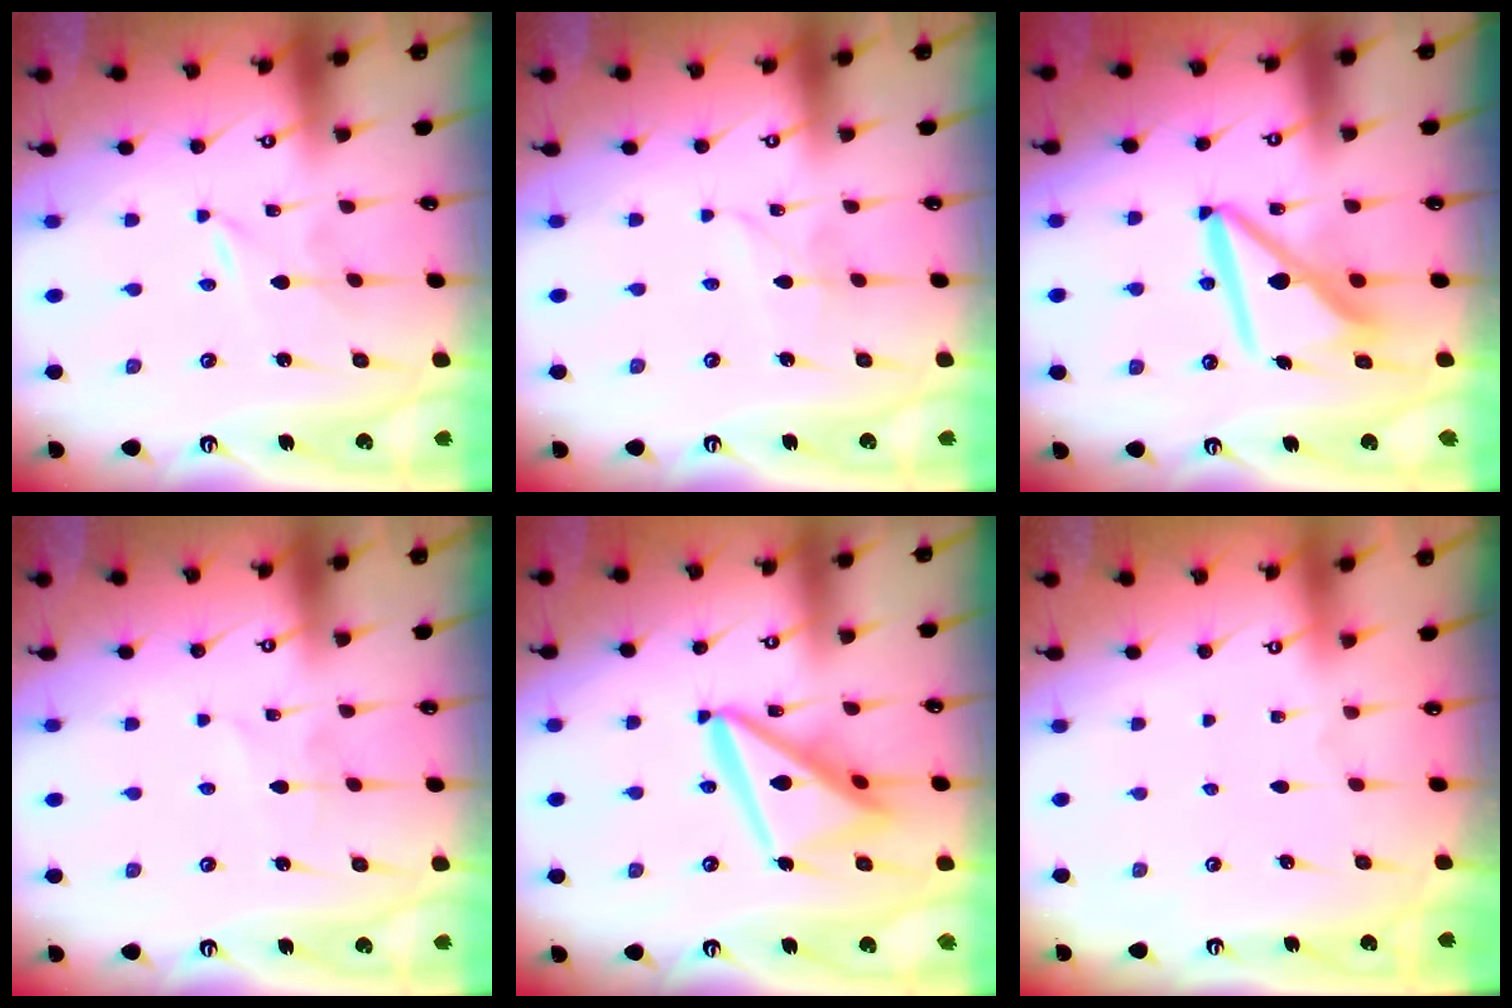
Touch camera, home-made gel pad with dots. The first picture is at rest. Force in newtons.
{"total": 2.4, "press": 2.4, "slide": 0.2}
{"total": 11.5, "press": 11.4, "slide": 1.3}
{"total": 1.7, "press": 1.6, "slide": 0.2}
{"total": 16.5, "press": 16.4, "slide": 1.9}
{"total": 0.0}